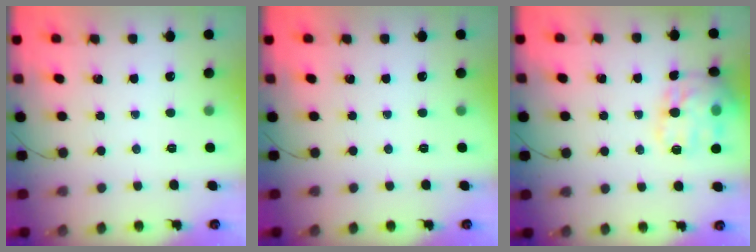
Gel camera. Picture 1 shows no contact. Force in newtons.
{"total": 0.0}
{"total": 16.7, "press": 16.7, "slide": 0.9}